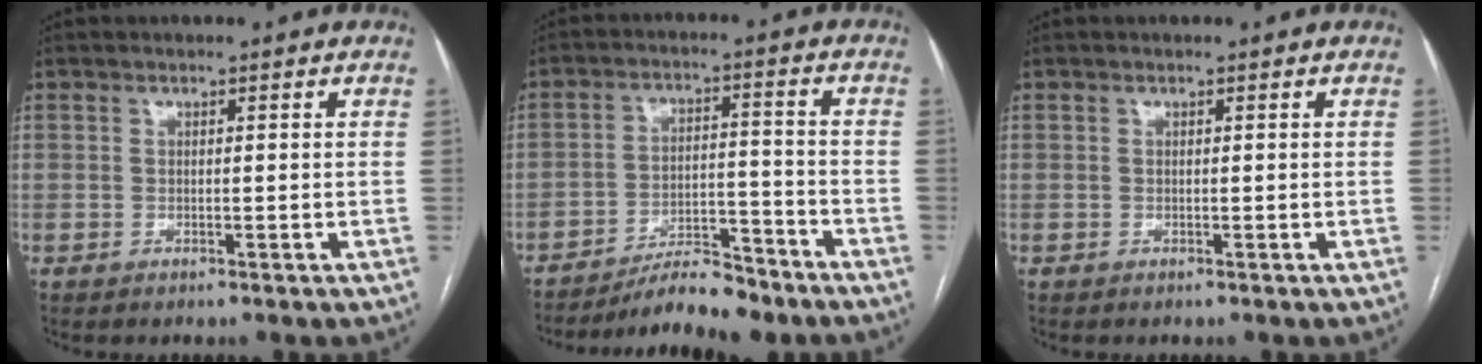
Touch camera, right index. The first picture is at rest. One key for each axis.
{"total": 9.4, "fx": -8.6, "fy": 1.5, "fz": 3.5, "tx": -0.050, "ty": 0.005, "tz": -0.143}
{"total": 0.0}